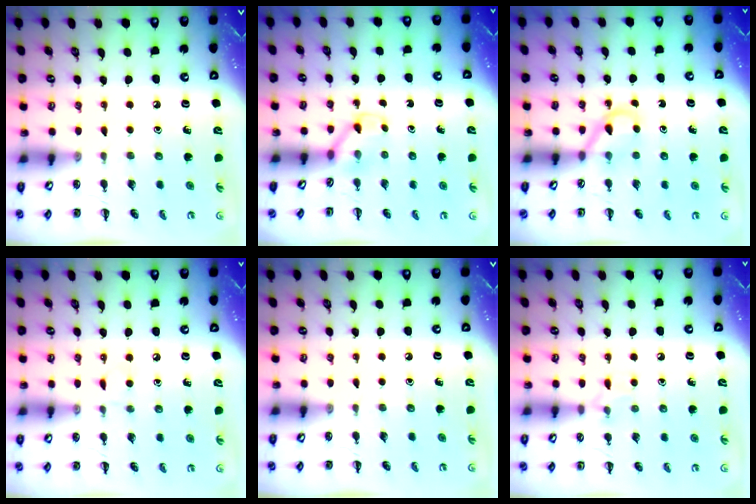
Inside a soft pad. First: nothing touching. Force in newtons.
{"total": 2.6, "press": 2.4, "slide": 0.9}
{"total": 3.5, "press": 3.2, "slide": 1.5}
{"total": 4.4, "press": 4.2, "slide": 1.4}
{"total": 0.0}
{"total": 5.8, "press": 5.5, "slide": 2.0}